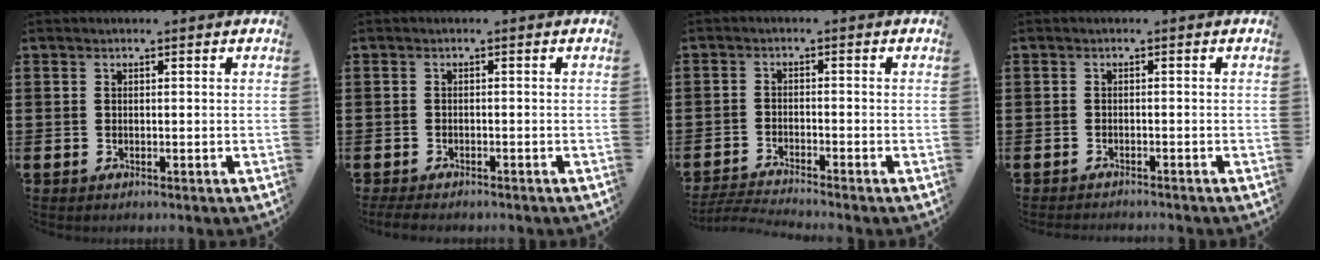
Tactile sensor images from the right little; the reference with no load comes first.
{"total": 1.0, "force": [-0.8, 0.3, 0.5], "torque": [-0.011, 0.002, -0.016]}
{"total": 2.3, "force": [-2.2, -0.2, 0.8], "torque": [-0.012, 0.000, -0.044]}
{"total": 0.8, "force": [-0.8, -0.1, 0.0], "torque": [0.000, 0.000, -0.017]}